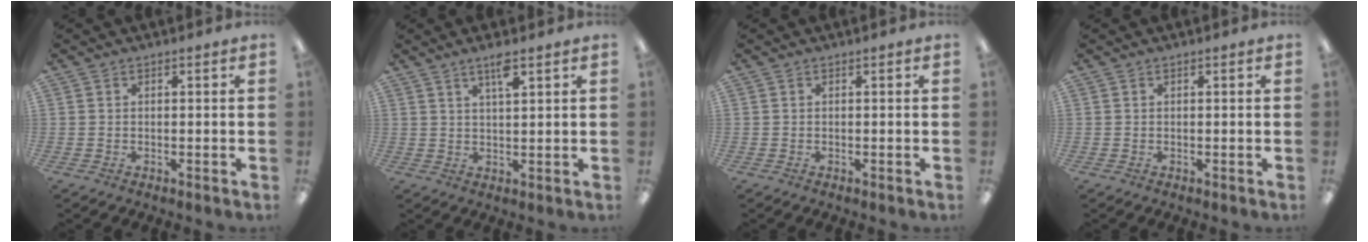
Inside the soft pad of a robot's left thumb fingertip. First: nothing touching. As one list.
[{"total": 4.4, "force": [3.0, 0.7, 3.1], "torque": [-0.061, -0.004, 0.050]}, {"total": 0.0}, {"total": 0.0}]